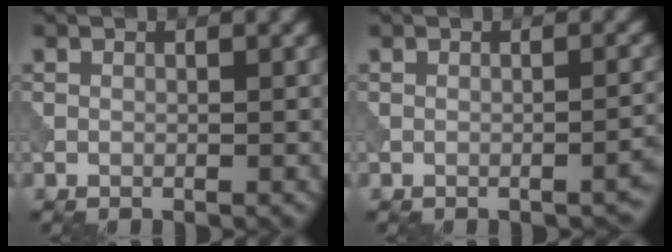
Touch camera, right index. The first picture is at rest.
{"total": 1.6, "force": [-0.9, 0.5, 1.2], "torque": [-0.011, 0.005, -0.014]}